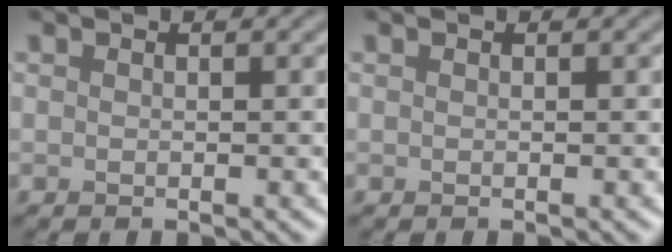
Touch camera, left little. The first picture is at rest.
{"total": 0.0}